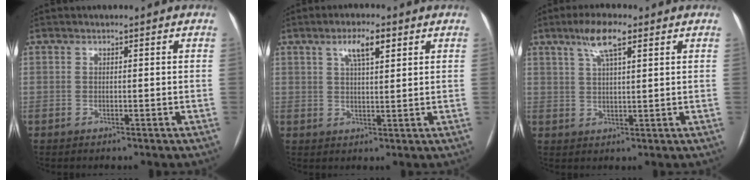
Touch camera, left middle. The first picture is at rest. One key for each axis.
{"total": 5.0, "fx": 2.6, "fy": 1.1, "fz": 4.1, "tx": -0.077, "ty": 0.008, "tz": 0.046}
{"total": 6.1, "fx": 3.6, "fy": 1.0, "fz": 4.8, "tx": -0.096, "ty": 0.013, "tz": 0.065}